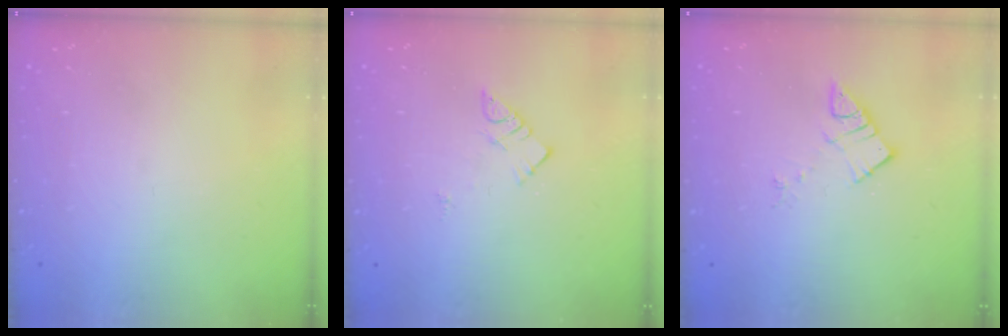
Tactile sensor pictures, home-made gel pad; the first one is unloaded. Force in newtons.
{"total": 5.6, "press": 5.6, "slide": 0.1}
{"total": 5.8, "press": 5.8, "slide": 0.0}